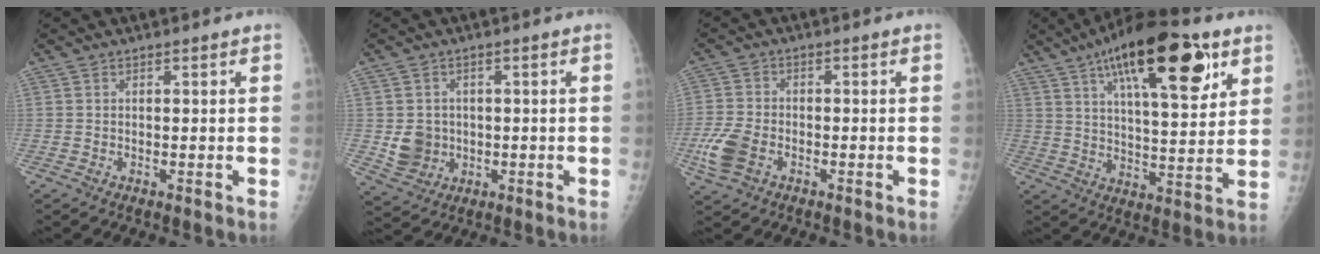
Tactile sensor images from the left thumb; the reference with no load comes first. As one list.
[{"total": 6.0, "force": [-0.3, 5.5, 2.3], "torque": [-0.018, 0.002, 0.006]}, {"total": 7.1, "force": [-2.7, 4.7, 4.6], "torque": [-0.111, 0.007, -0.052]}, {"total": 22.1, "force": [11.2, 7.8, 17.4], "torque": [-0.249, -0.027, 0.176]}]